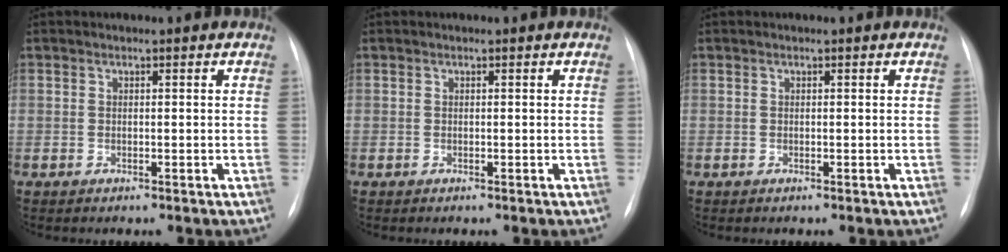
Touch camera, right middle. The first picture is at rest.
{"total": 0.0}
{"total": 0.0}